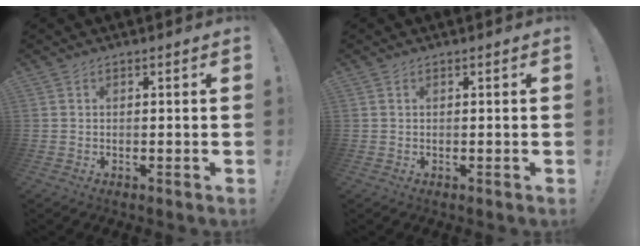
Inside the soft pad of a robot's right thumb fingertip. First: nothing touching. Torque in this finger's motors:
{"motor_torque": [0.22, -0.28, -0.13, 0.12, 0.06]}